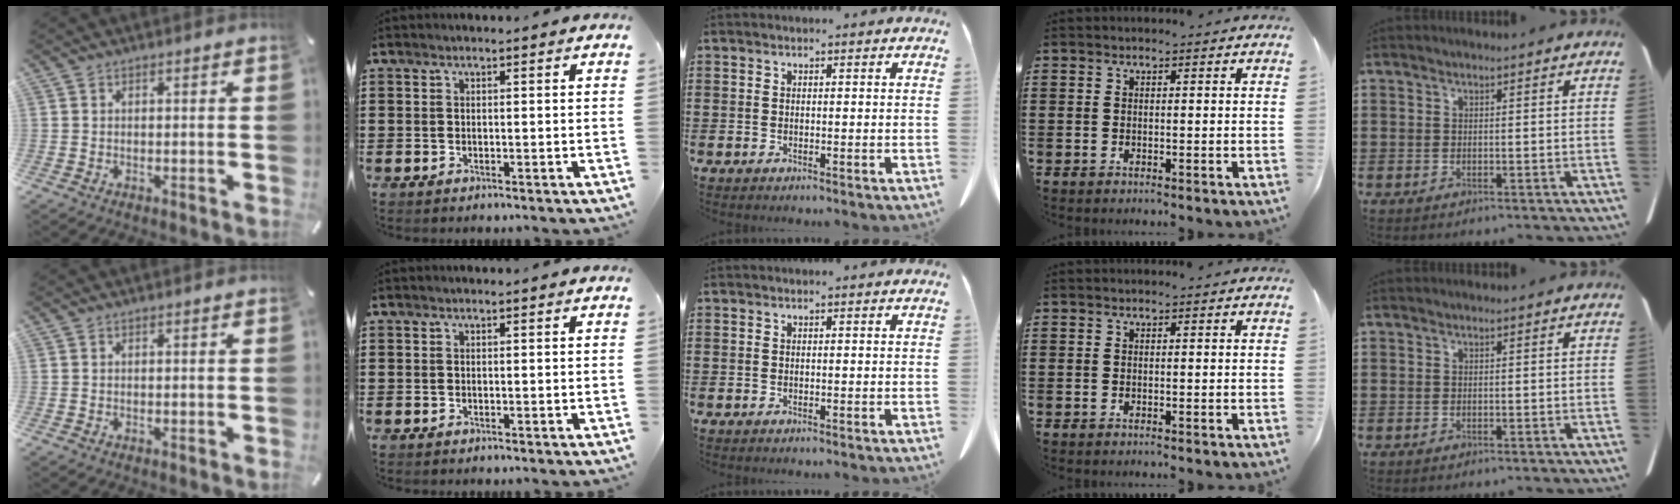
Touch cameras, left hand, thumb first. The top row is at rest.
{}